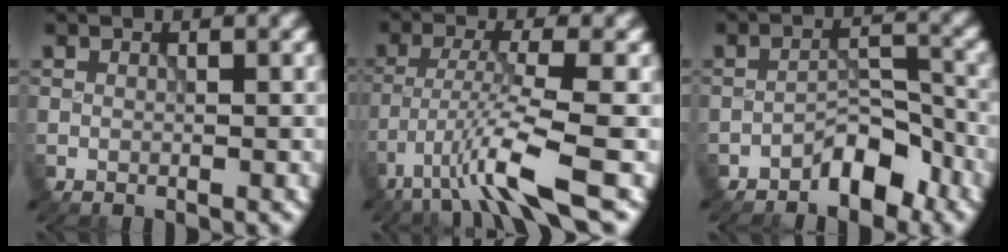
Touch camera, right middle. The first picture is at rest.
{"total": 6.0, "force": [-3.5, 0.4, 4.9], "torque": [-0.094, -0.003, -0.073]}
{"total": 3.6, "force": [-2.7, 1.4, 1.9], "torque": [-0.021, 0.017, -0.046]}